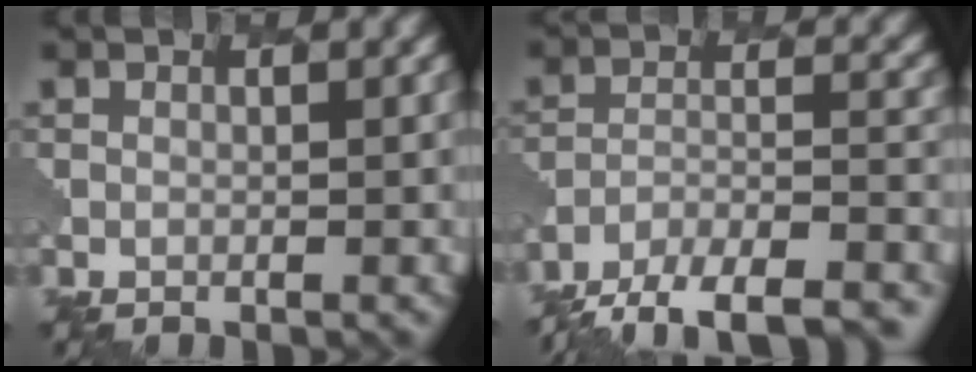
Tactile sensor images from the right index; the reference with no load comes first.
{"total": 14.4, "force": [-12.6, 4.8, 4.9], "torque": [-0.068, -0.007, -0.163]}